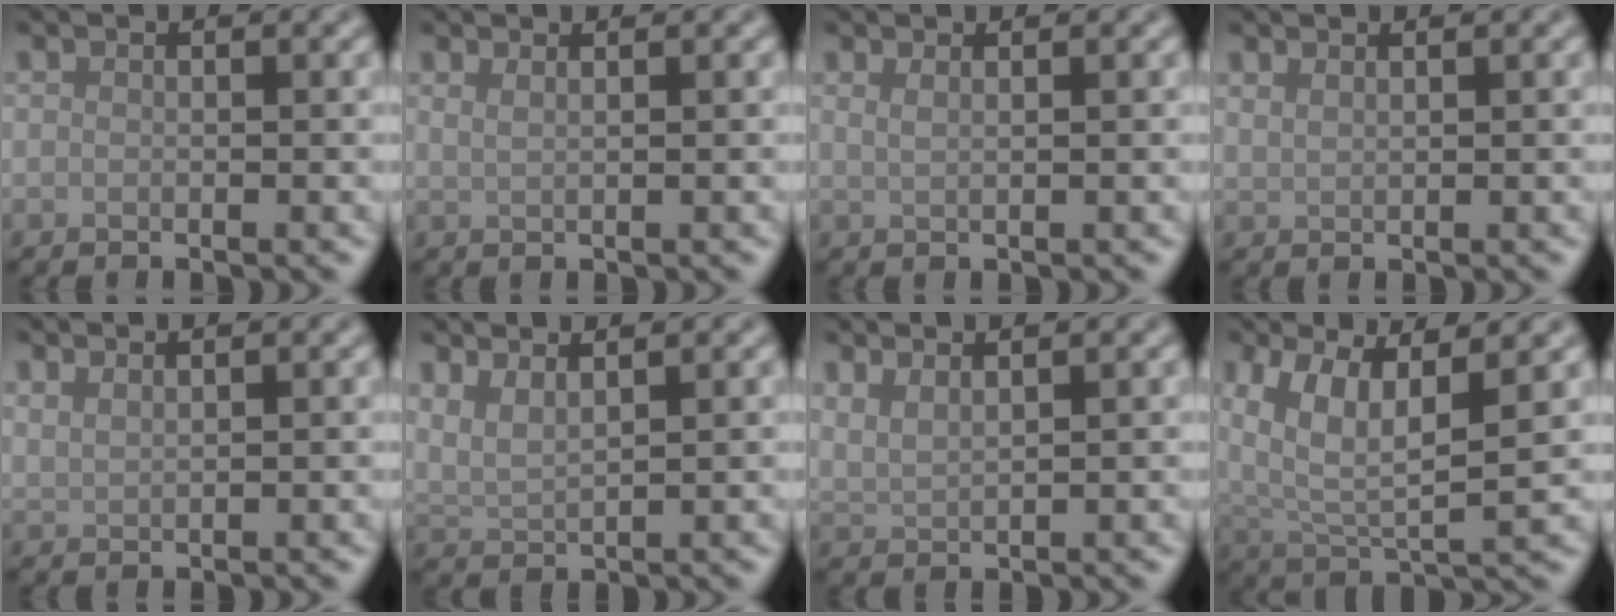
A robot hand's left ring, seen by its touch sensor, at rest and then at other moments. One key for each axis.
{"total": 1.5, "fx": 1.0, "fy": 0.6, "fz": 0.8, "tx": -0.006, "ty": -0.003, "tz": 0.009}
{"total": 1.3, "fx": 0.8, "fy": 0.6, "fz": 0.8, "tx": -0.008, "ty": -0.003, "tz": 0.010}
{"total": 1.0, "fx": 0.9, "fy": 0.2, "fz": 0.3, "tx": -0.009, "ty": 0.000, "tz": 0.020}
{"total": 1.3, "fx": 1.2, "fy": 0.2, "fz": 0.4, "tx": -0.012, "ty": 0.001, "tz": 0.026}
{"total": 2.9, "fx": 2.1, "fy": 0.7, "fz": 1.8, "tx": -0.041, "ty": 0.005, "tz": 0.044}
{"total": 2.2, "fx": 1.7, "fy": 0.6, "fz": 1.2, "tx": -0.023, "ty": 0.005, "tz": 0.035}
{"total": 8.0, "fx": 3.7, "fy": 2.9, "fz": 6.5, "tx": -0.135, "ty": 0.000, "tz": 0.070}